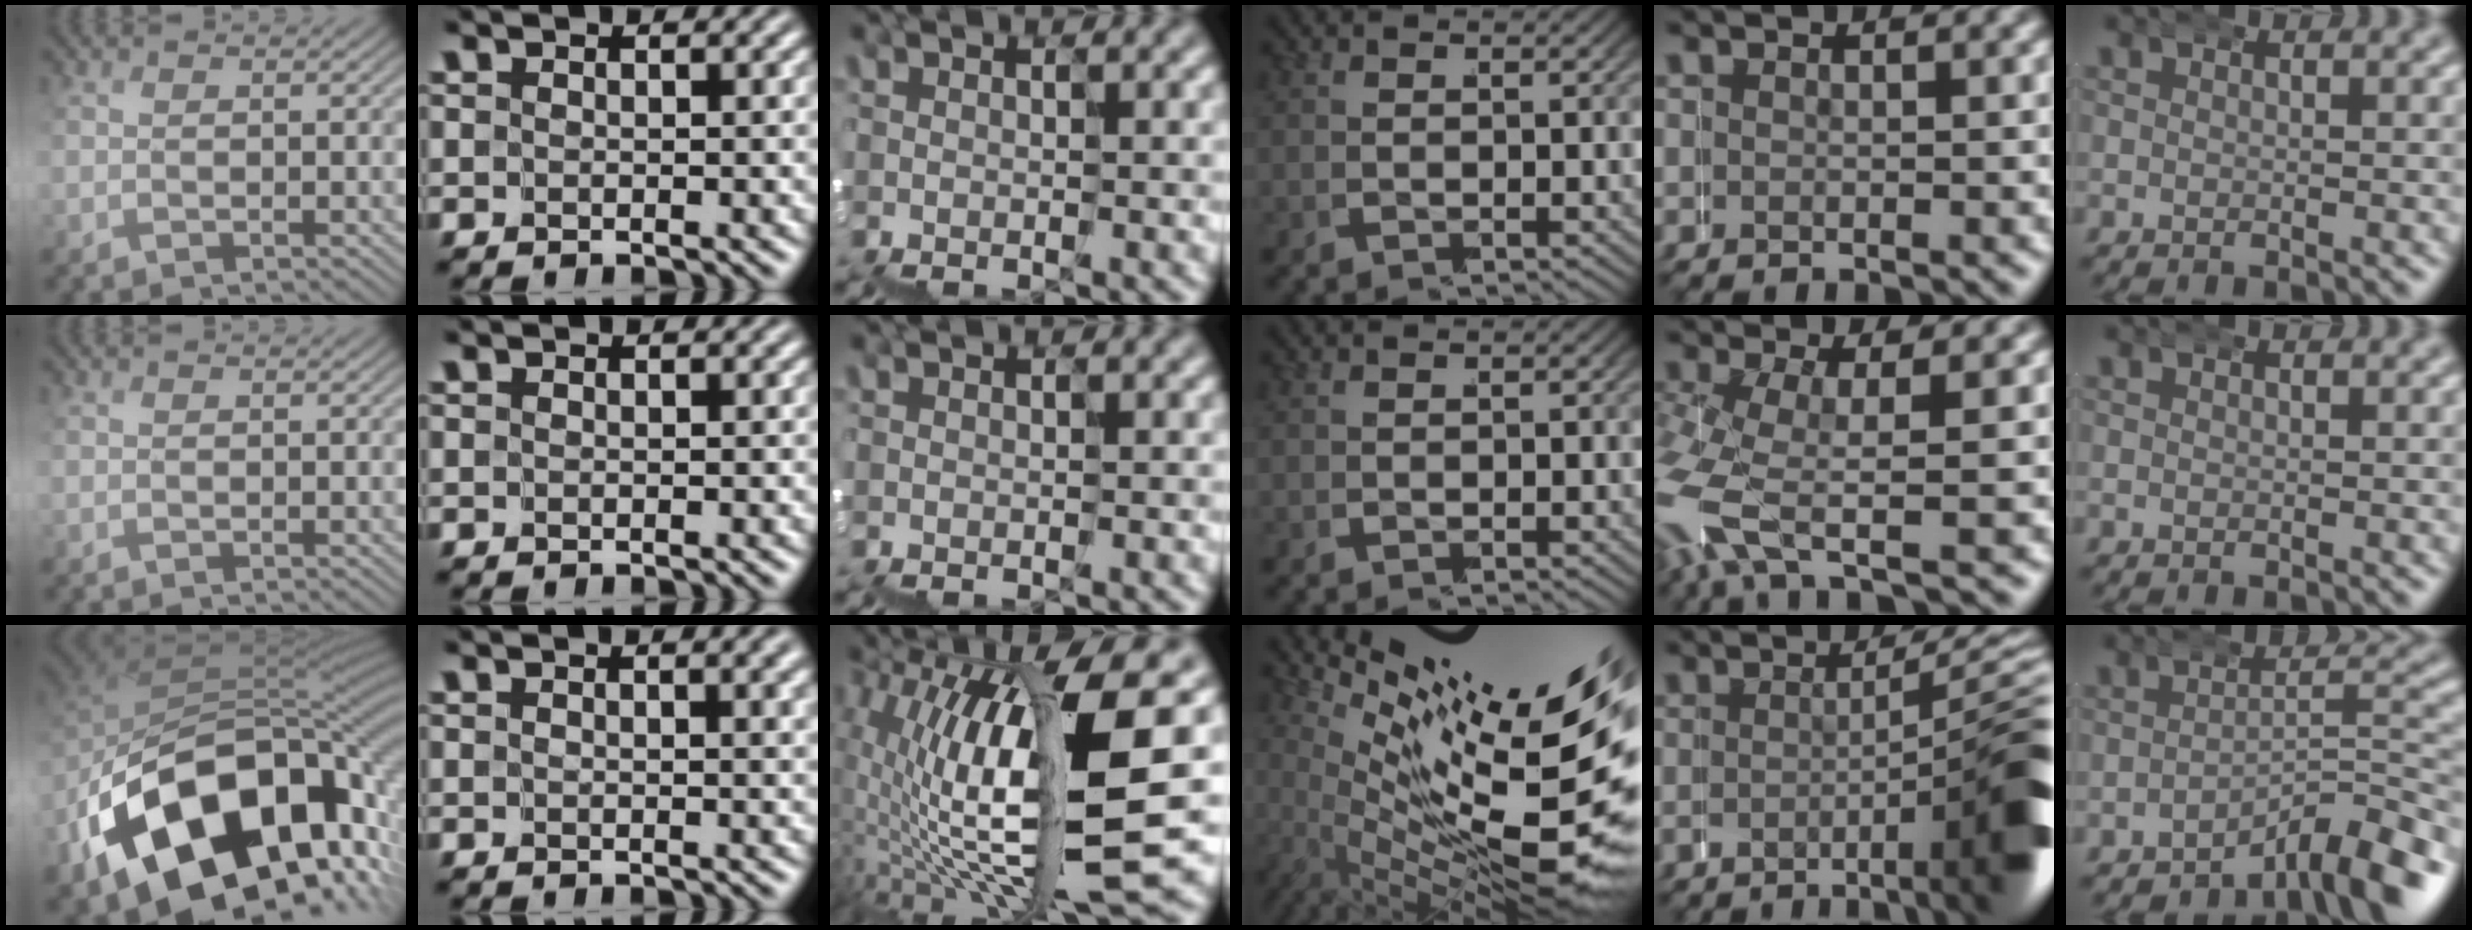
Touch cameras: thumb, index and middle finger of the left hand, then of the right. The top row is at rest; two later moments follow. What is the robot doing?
{"motion": "wrap", "object": "duck tape"}